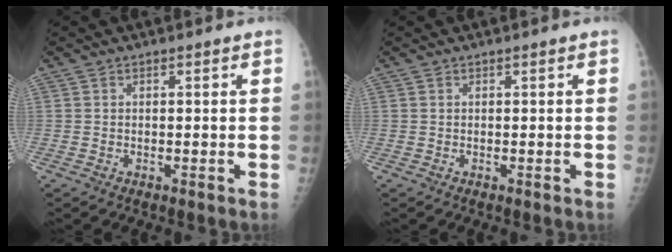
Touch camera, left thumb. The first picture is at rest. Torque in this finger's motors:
{"motor_torque": [-0.03, 0.03, 0.00, 0.00, 0.00]}